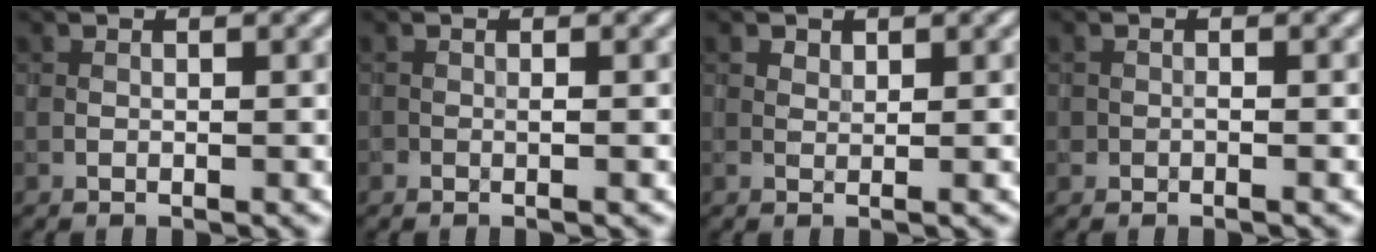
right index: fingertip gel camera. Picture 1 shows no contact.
{"total": 0.5, "force": [-0.2, 0.0, 0.5], "torque": [-0.008, -0.001, -0.004]}
{"total": 0.9, "force": [0.7, 0.5, 0.5], "torque": [-0.010, -0.001, 0.011]}
{"total": 0.7, "force": [-0.3, 0.4, 0.5], "torque": [-0.008, 0.001, -0.004]}